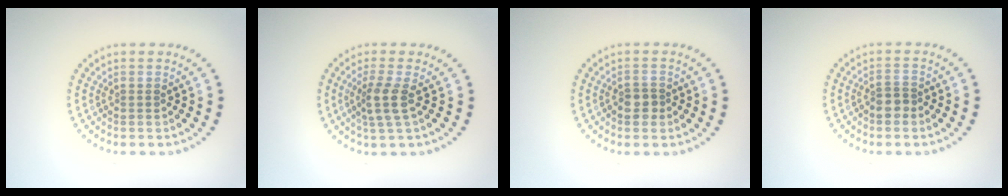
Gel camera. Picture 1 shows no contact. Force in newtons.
{"total": 2.4, "press": 1.9, "slide": 1.5}
{"total": 1.8, "press": 1.7, "slide": 0.7}
{"total": 1.7, "press": 1.5, "slide": 0.8}